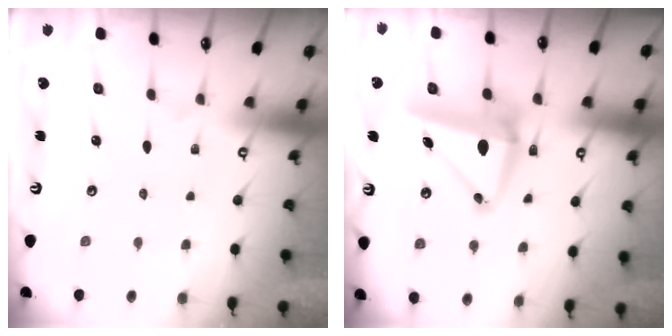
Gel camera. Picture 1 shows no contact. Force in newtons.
{"total": 9.4, "press": 8.7, "slide": 3.4}